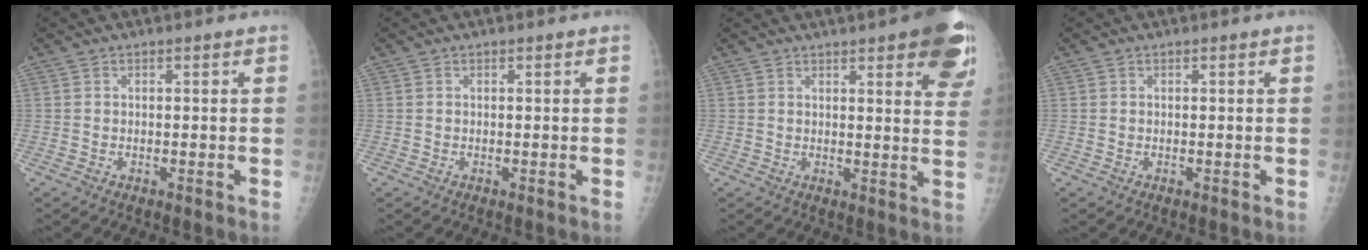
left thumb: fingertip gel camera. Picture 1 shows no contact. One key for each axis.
{"total": 0.0}
{"total": 14.6, "fx": 8.1, "fy": 3.9, "fz": 11.5, "tx": -0.118, "ty": -0.029, "tz": 0.088}
{"total": 0.0}